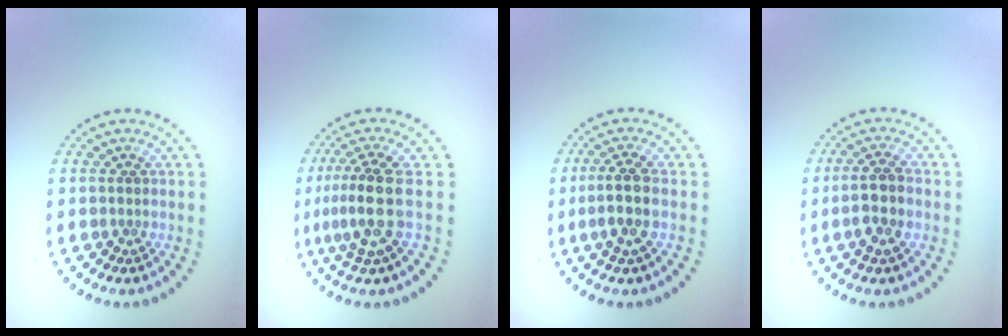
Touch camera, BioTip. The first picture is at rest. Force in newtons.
{"total": 3.5, "press": 2.6, "slide": 2.4}
{"total": 2.5, "press": 2.1, "slide": 1.3}
{"total": 2.9, "press": 2.7, "slide": 0.9}